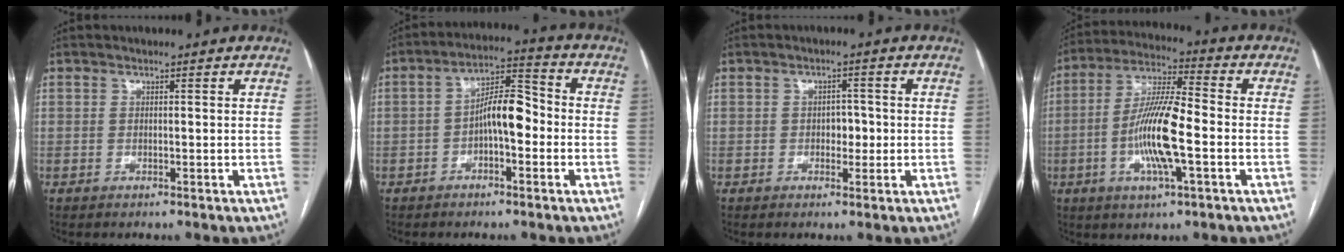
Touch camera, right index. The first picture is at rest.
{"total": 7.6, "force": [-1.6, 2.7, 7.0], "torque": [-0.117, 0.030, -0.028]}
{"total": 2.7, "force": [-0.4, 1.7, 2.0], "torque": [-0.021, 0.005, -0.004]}
{"total": 12.6, "force": [-2.9, 1.9, 12.1], "torque": [-0.237, 0.001, -0.057]}